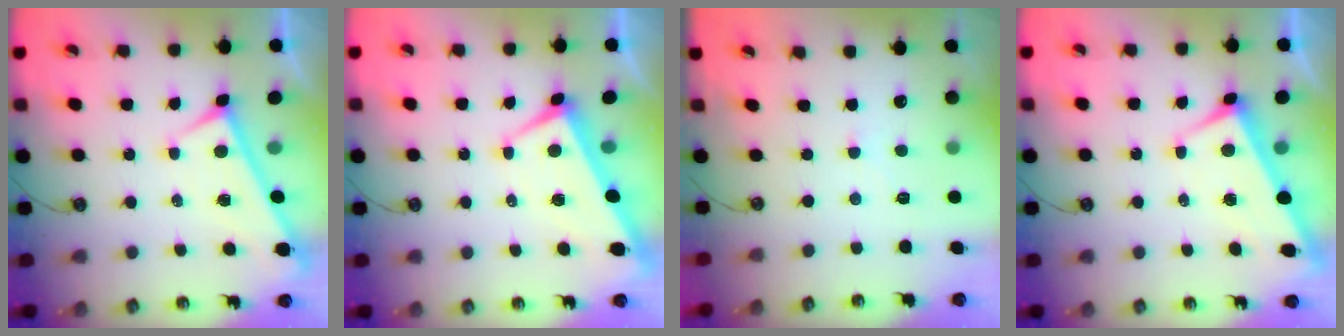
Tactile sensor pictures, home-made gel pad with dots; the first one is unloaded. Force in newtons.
{"total": 0.9, "press": 0.4, "slide": 0.8}
{"total": 1.0, "press": 1.0, "slide": 0.2}
{"total": 2.9, "press": 2.8, "slide": 0.9}